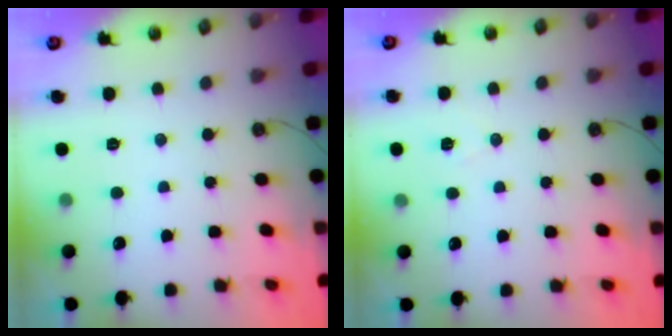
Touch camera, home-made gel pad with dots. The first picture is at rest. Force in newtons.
{"total": 6.7, "press": 5.0, "slide": 4.4}